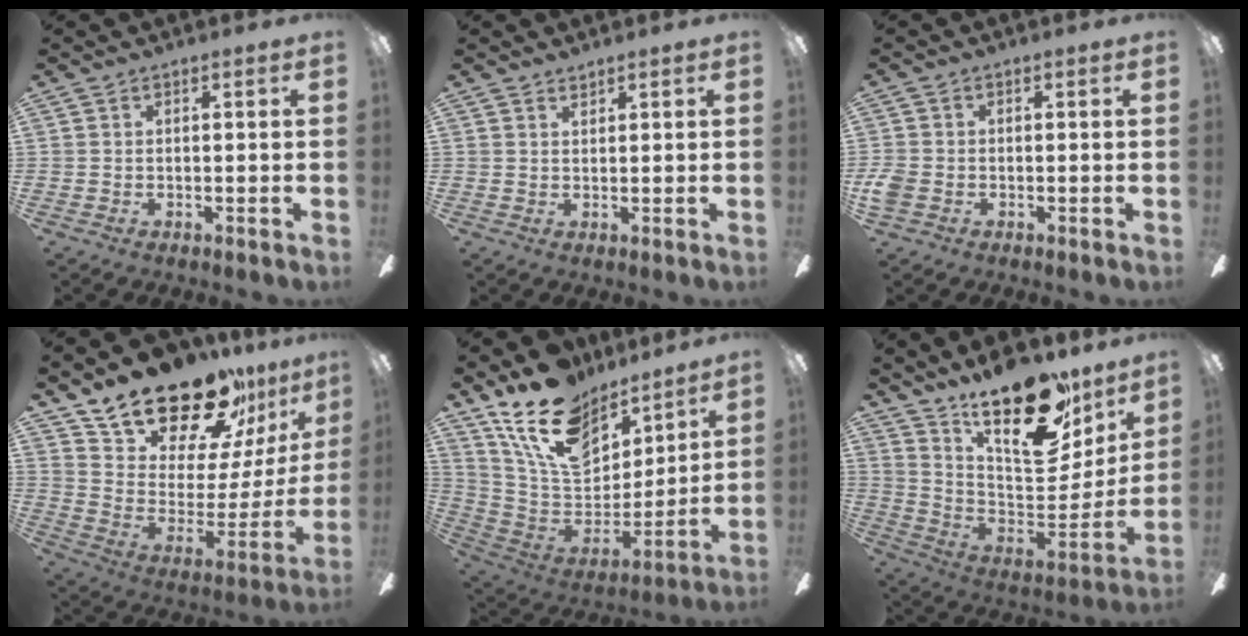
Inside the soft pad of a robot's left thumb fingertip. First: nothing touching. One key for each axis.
{"total": 1.3, "fx": 1.2, "fy": 0.3, "fz": 0.1, "tx": -0.003, "ty": 0.000, "tz": 0.023}
{"total": 3.4, "fx": -1.0, "fy": 2.7, "fz": 1.9, "tx": -0.042, "ty": 0.005, "tz": -0.021}
{"total": 23.9, "fx": 20.2, "fy": 9.4, "fz": 8.6, "tx": -0.135, "ty": -0.147, "tz": 0.362}
{"total": 20.0, "fx": 14.1, "fy": 10.7, "fz": 9.4, "tx": -0.185, "ty": -0.082, "tz": 0.260}
{"total": 26.0, "fx": 16.9, "fy": 11.7, "fz": 15.9, "tx": -0.213, "ty": -0.117, "tz": 0.298}